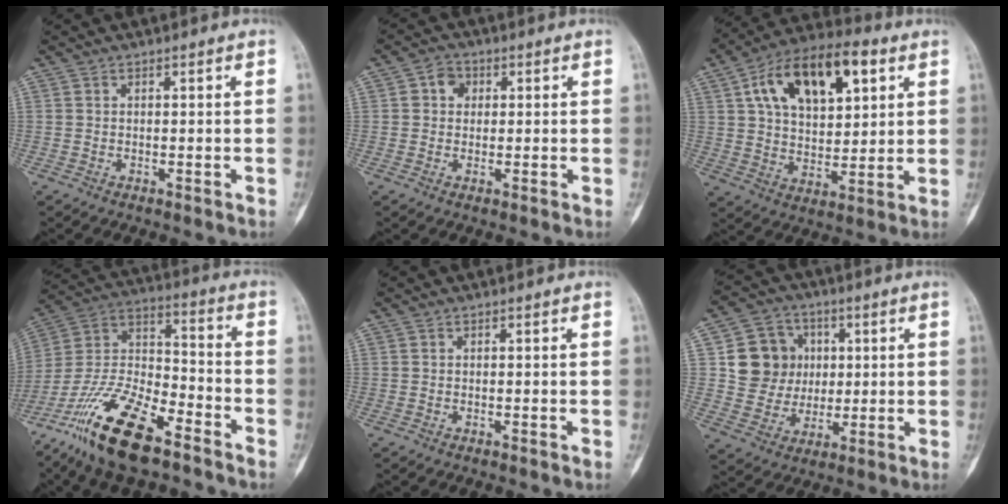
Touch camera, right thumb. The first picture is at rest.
{"total": 3.8, "force": [0.7, 3.3, 1.7], "torque": [-0.004, 0.005, 0.005]}
{"total": 19.5, "force": [7.3, 10.6, 14.6], "torque": [-0.205, 0.001, 0.118]}
{"total": 20.9, "force": [-13.9, 7.5, 13.7], "torque": [-0.277, 0.064, -0.257]}
{"total": 0.0}
{"total": 12.2, "force": [2.2, 11.2, 4.3], "torque": [-0.024, 0.003, 0.045]}